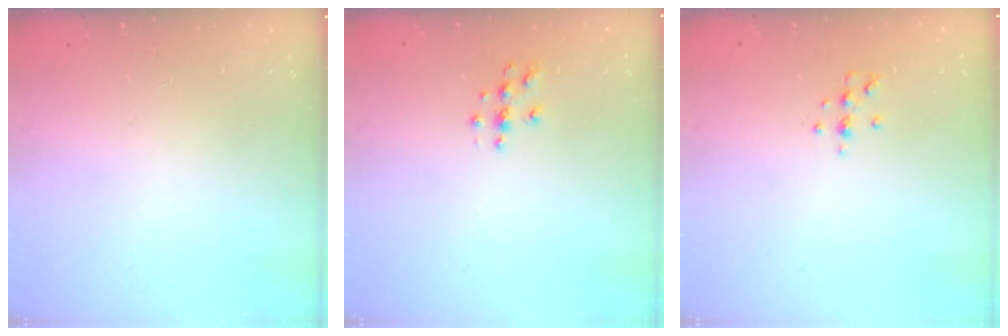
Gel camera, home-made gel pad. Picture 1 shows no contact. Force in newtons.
{"total": 3.9, "press": 3.8, "slide": 0.4}
{"total": 5.2, "press": 5.2, "slide": 0.6}